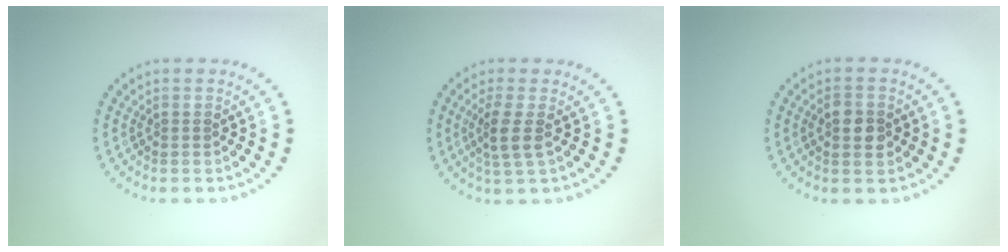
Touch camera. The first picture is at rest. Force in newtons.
{"total": 2.4, "press": 1.9, "slide": 1.5}
{"total": 2.4, "press": 2.4, "slide": 0.1}